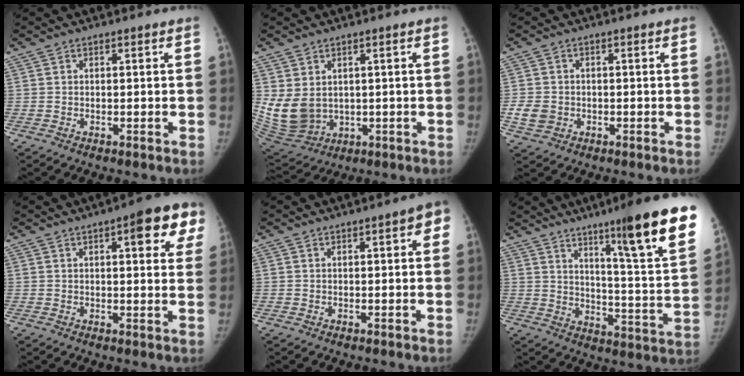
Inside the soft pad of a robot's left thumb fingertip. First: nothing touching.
{"total": 10.2, "force": [1.0, 8.0, 6.2], "torque": [-0.115, -0.015, 0.051]}
{"total": 4.0, "force": [-1.0, 3.5, 1.8], "torque": [-0.027, 0.003, -0.012]}
{"total": 10.9, "force": [4.7, 3.5, 9.2], "torque": [-0.075, -0.006, 0.047]}
{"total": 3.8, "force": [1.1, 1.2, 3.5], "torque": [-0.034, 0.005, 0.006]}
{"total": 22.1, "force": [13.4, 1.5, 17.5], "torque": [-0.227, -0.067, 0.196]}